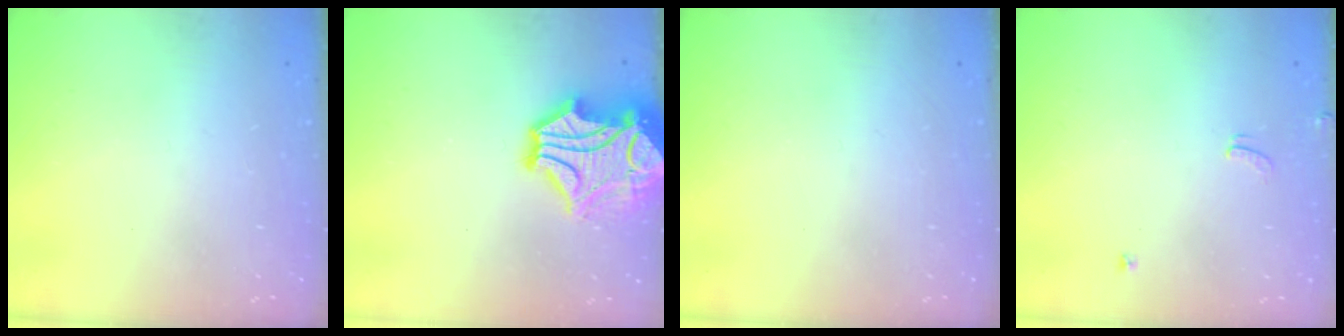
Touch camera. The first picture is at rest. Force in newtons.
{"total": 8.0, "press": 7.8, "slide": 2.1}
{"total": 0.0}
{"total": 1.6, "press": 1.5, "slide": 0.3}